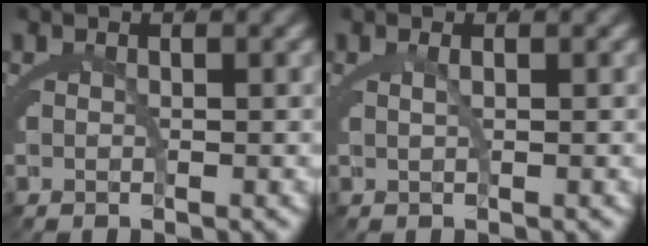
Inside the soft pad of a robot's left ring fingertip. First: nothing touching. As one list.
[{"total": 1.0, "force": [0.4, -0.8, 0.5], "torque": [-0.009, 0.000, 0.009]}]